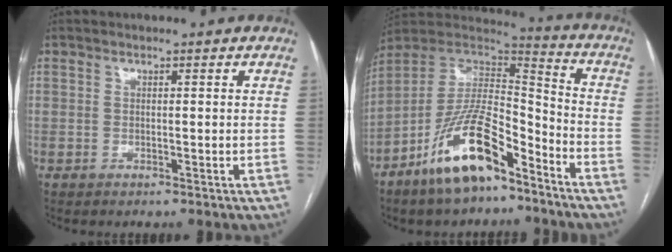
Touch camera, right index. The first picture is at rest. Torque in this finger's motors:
{"motor_torque": [1.01, -0.84, 0.50, 0.00]}